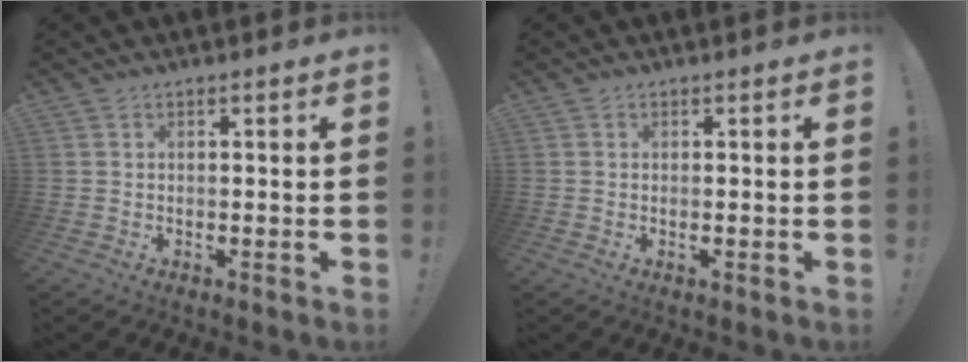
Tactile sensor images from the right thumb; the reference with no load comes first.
{"total": 0.5, "force": [0.1, -0.1, 0.5], "torque": [-0.007, -0.003, 0.001]}